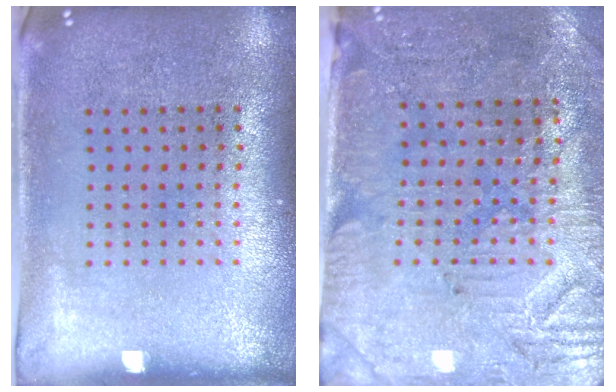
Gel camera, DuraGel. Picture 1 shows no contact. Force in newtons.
{"total": 3.2, "press": 2.9, "slide": 1.4}